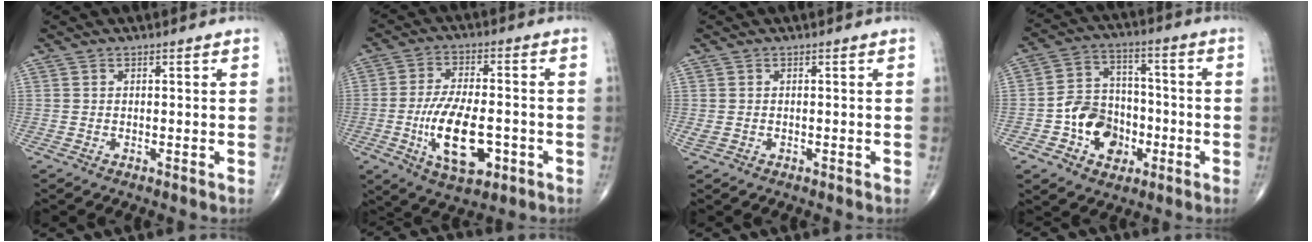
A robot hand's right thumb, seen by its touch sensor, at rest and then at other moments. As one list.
[{"total": 13.1, "force": [-3.3, 5.7, 11.3], "torque": [-0.212, 0.007, -0.056]}, {"total": 1.1, "force": [-0.2, 0.9, 0.7], "torque": [-0.026, 0.003, 0.000]}, {"total": 12.3, "force": [-3.9, 9.5, 6.8], "torque": [-0.073, 0.040, -0.070]}]